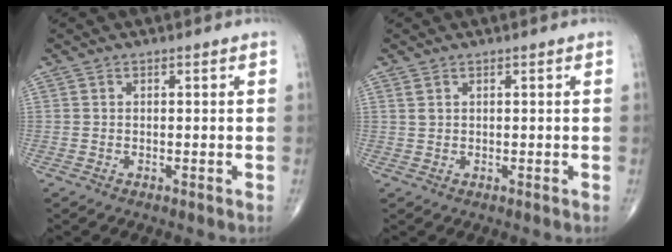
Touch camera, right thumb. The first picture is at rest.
{"total": 1.1, "force": [0.7, 0.6, 0.6], "torque": [-0.010, 0.003, 0.016]}